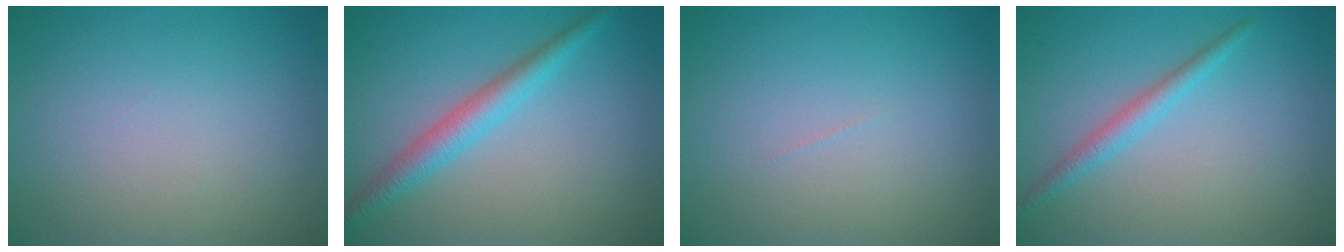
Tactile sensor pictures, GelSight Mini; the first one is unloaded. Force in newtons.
{"total": 3.3, "press": 3.2, "slide": 0.1}
{"total": 0.0}
{"total": 2.0, "press": 1.9, "slide": 0.1}